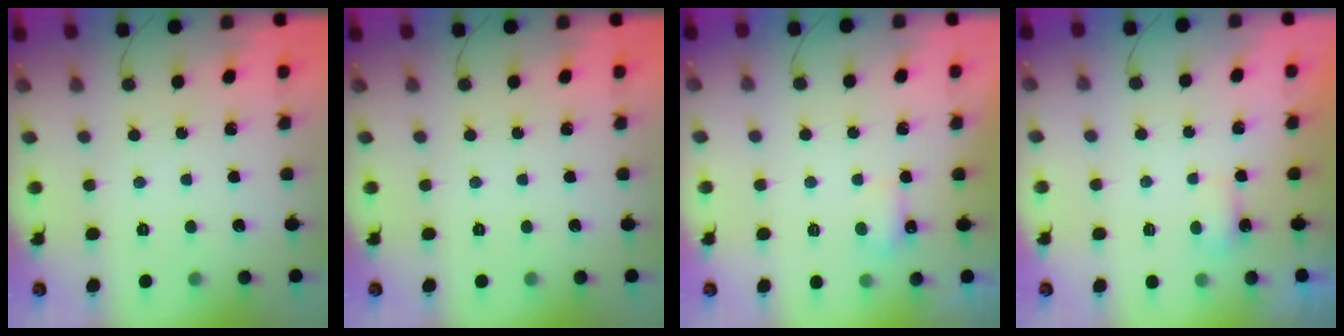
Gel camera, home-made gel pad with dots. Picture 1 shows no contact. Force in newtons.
{"total": 0.0}
{"total": 2.8, "press": 2.7, "slide": 0.6}
{"total": 3.5, "press": 3.3, "slide": 1.2}